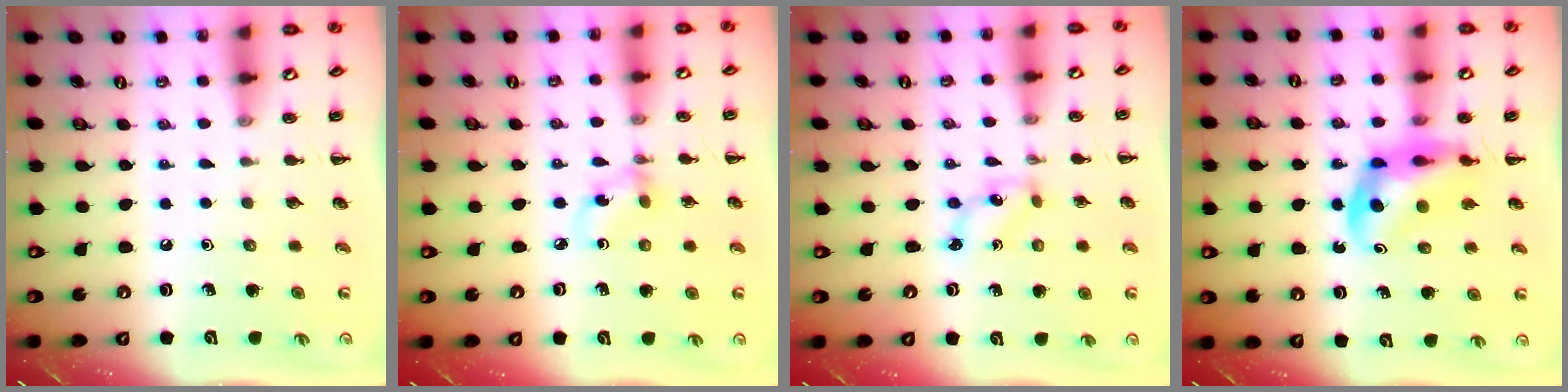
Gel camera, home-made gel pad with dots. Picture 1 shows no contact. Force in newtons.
{"total": 3.7, "press": 3.7, "slide": 0.7}
{"total": 1.9, "press": 1.9, "slide": 0.3}
{"total": 10.0, "press": 9.5, "slide": 3.2}